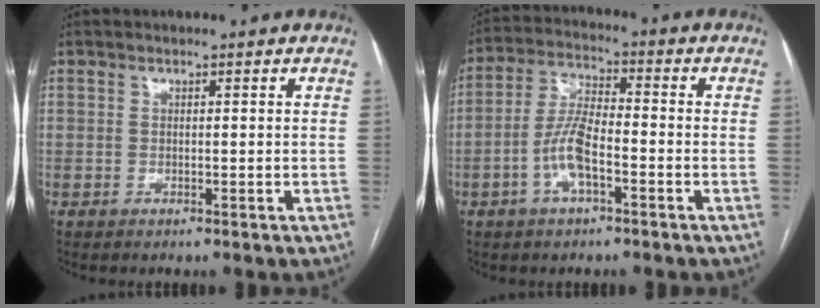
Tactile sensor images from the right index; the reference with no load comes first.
{"total": 7.5, "force": [-2.8, 2.2, 6.6], "torque": [-0.142, 0.010, -0.055]}